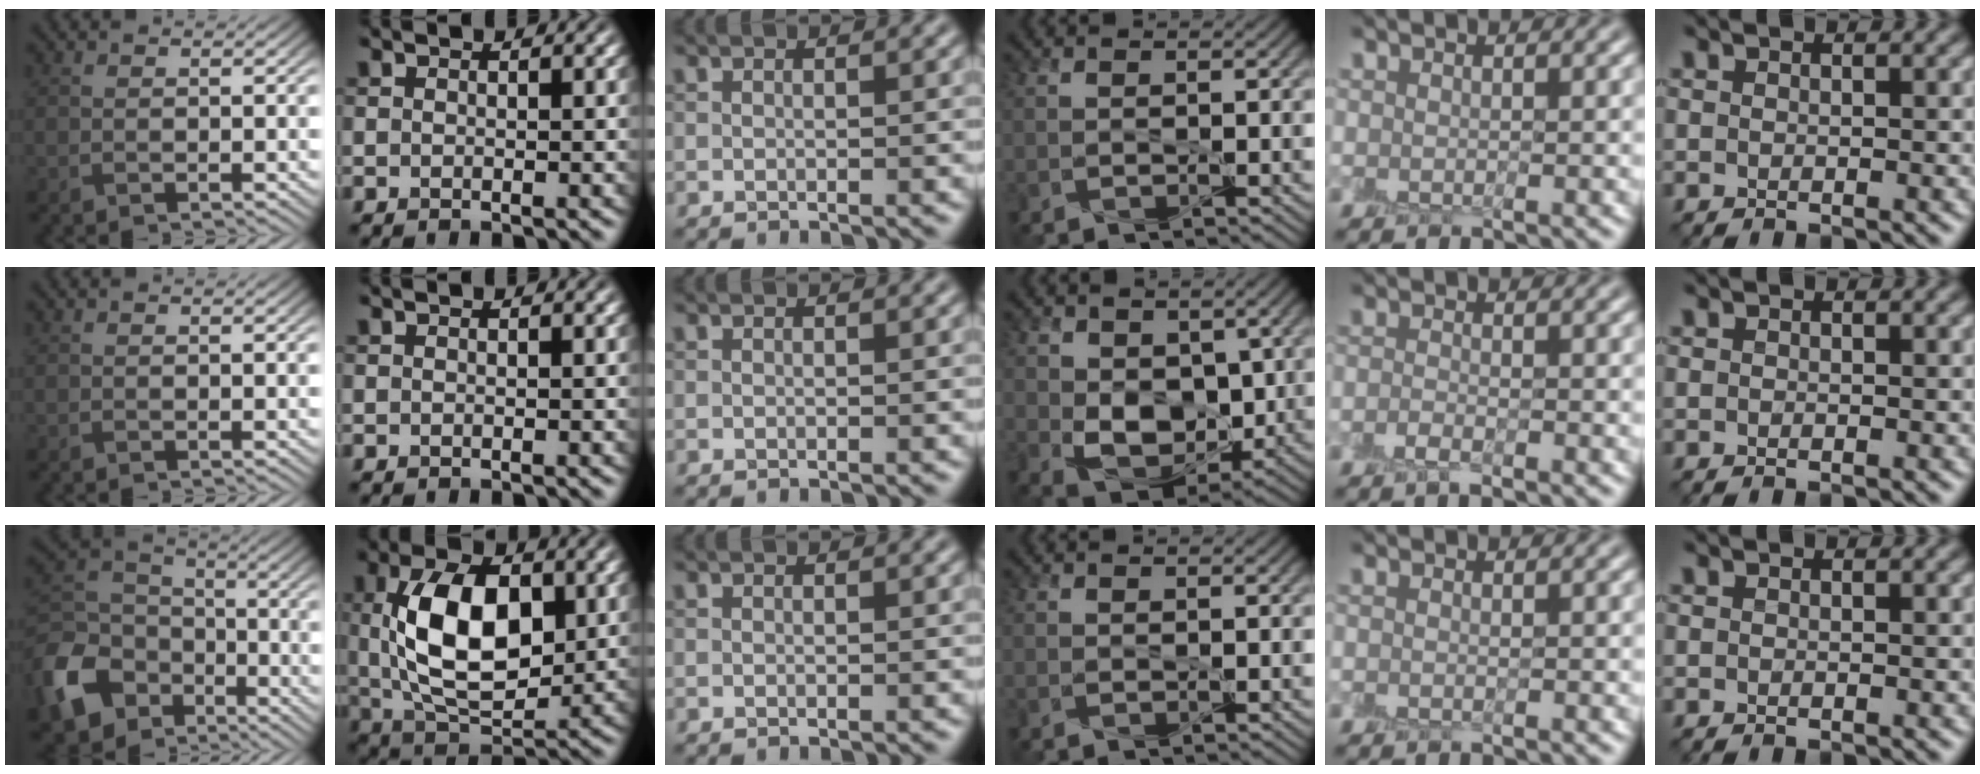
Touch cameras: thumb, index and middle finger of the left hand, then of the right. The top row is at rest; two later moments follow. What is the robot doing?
{"motion": "peel", "object": "small bumper sticker"}